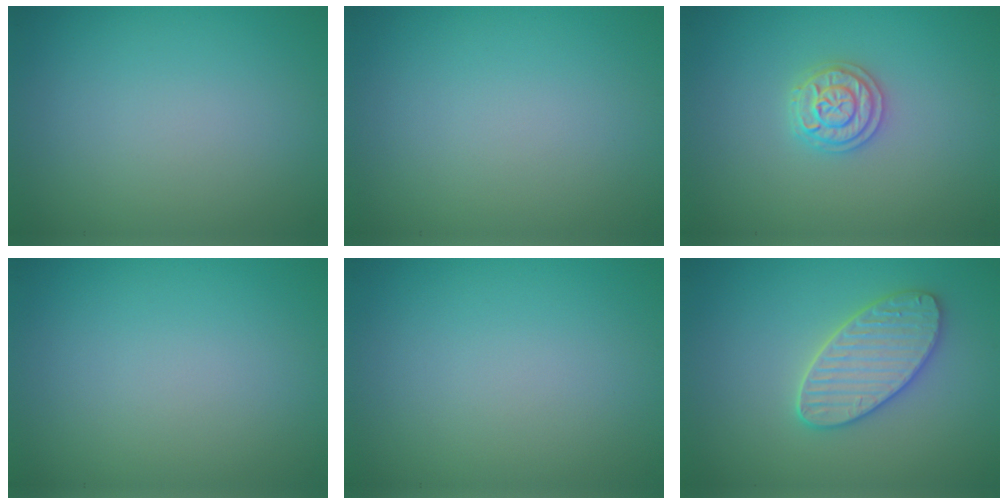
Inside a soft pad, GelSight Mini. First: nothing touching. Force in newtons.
{"total": 0.0}
{"total": 2.3, "press": 2.3, "slide": 0.5}
{"total": 0.0}
{"total": 0.0}
{"total": 4.0, "press": 3.9, "slide": 0.9}